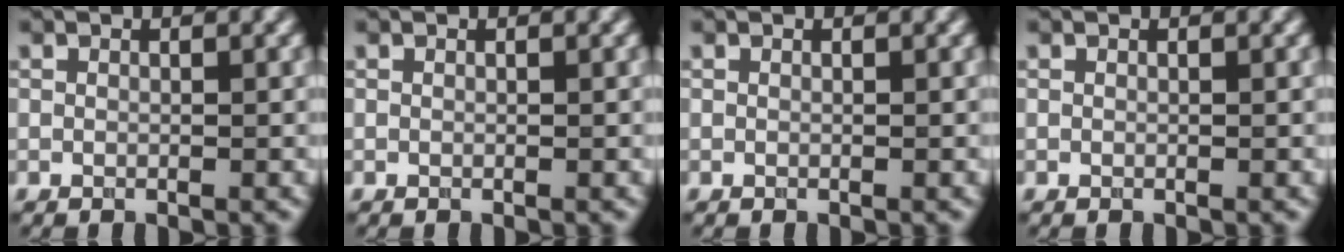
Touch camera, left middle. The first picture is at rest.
{"total": 0.0}
{"total": 0.0}
{"total": 0.0}